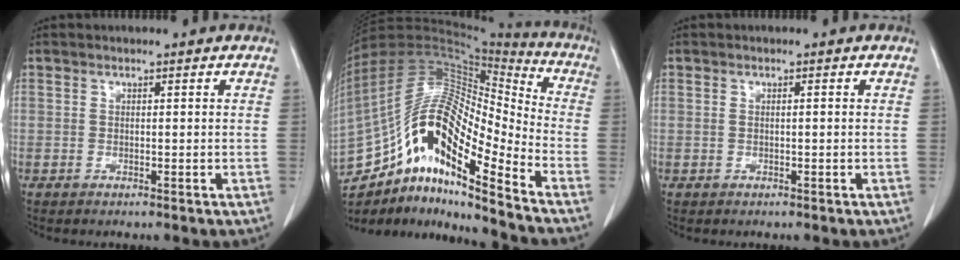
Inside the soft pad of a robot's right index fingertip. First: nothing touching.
{"total": 21.1, "force": [-13.3, 4.5, 15.8], "torque": [-0.321, 0.029, -0.237]}
{"total": 0.6, "force": [-0.1, 0.2, 0.6], "torque": [-0.013, 0.004, 0.000]}